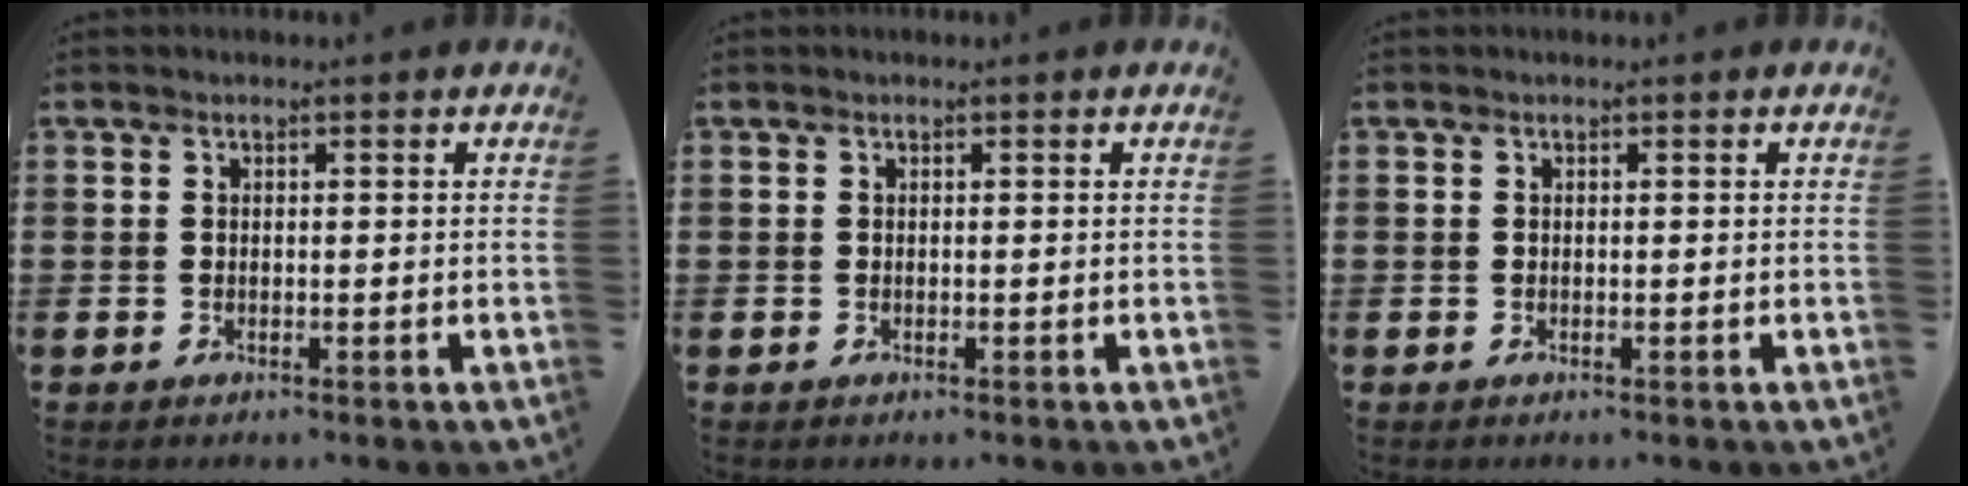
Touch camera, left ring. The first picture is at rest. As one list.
[{"total": 0.0}, {"total": 0.0}]